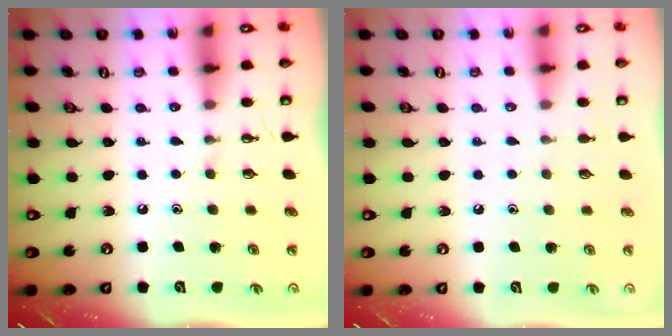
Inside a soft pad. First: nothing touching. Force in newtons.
{"total": 2.8, "press": 2.8, "slide": 0.2}